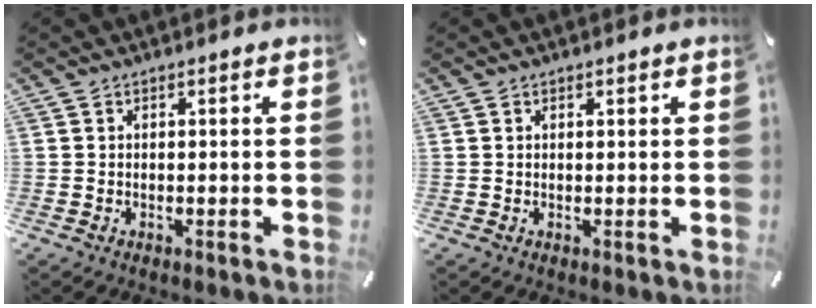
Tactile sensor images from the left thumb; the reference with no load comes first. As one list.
[{"total": 0.7, "force": [0.4, 0.6, 0.1], "torque": [-0.001, 0.003, 0.007]}]